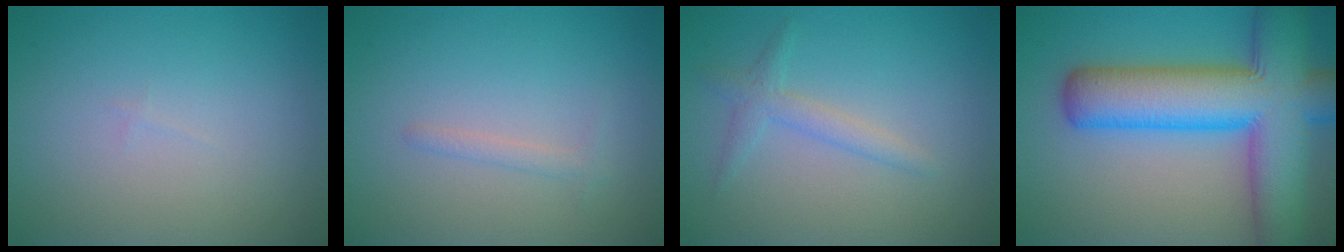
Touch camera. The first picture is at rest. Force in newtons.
{"total": 1.0, "press": 1.0, "slide": 0.0}
{"total": 1.9, "press": 1.9, "slide": 0.1}
{"total": 12.8, "press": 12.8, "slide": 0.5}